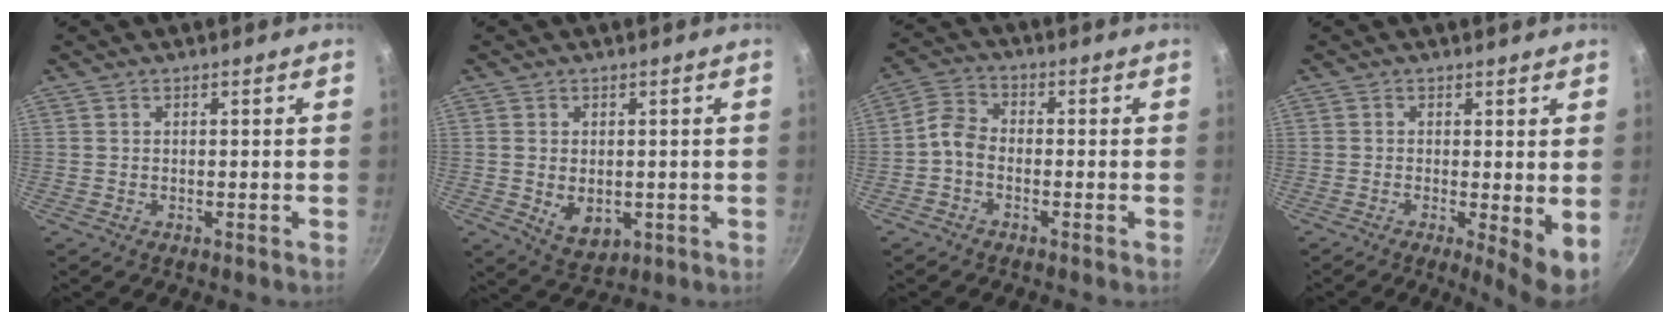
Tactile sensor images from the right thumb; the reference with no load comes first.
{"total": 6.1, "force": [-0.6, 4.2, 4.4], "torque": [-0.061, -0.011, 0.003]}
{"total": 4.4, "force": [-1.8, 3.1, 2.7], "torque": [-0.057, 0.030, -0.048]}
{"total": 5.6, "force": [-0.3, 1.5, 5.4], "torque": [-0.077, -0.015, -0.005]}